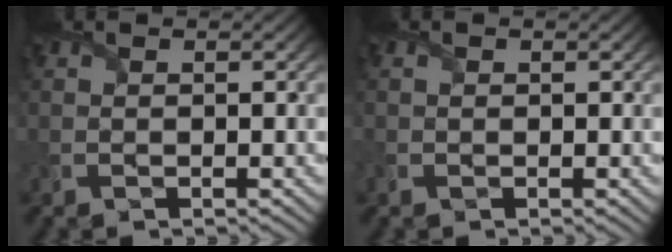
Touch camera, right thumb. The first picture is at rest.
{"total": 0.6, "force": [-0.3, 0.5, 0.1], "torque": [-0.003, -0.003, -0.006]}